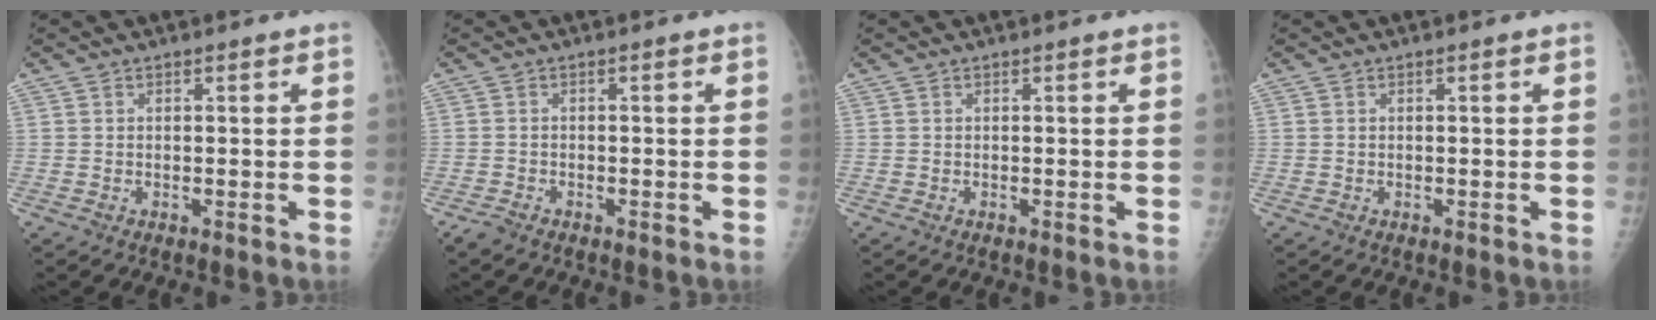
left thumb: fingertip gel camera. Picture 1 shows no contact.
{"total": 1.6, "force": [-1.5, 0.5, 0.4], "torque": [-0.016, 0.000, -0.028]}
{"total": 0.0}
{"total": 0.0}